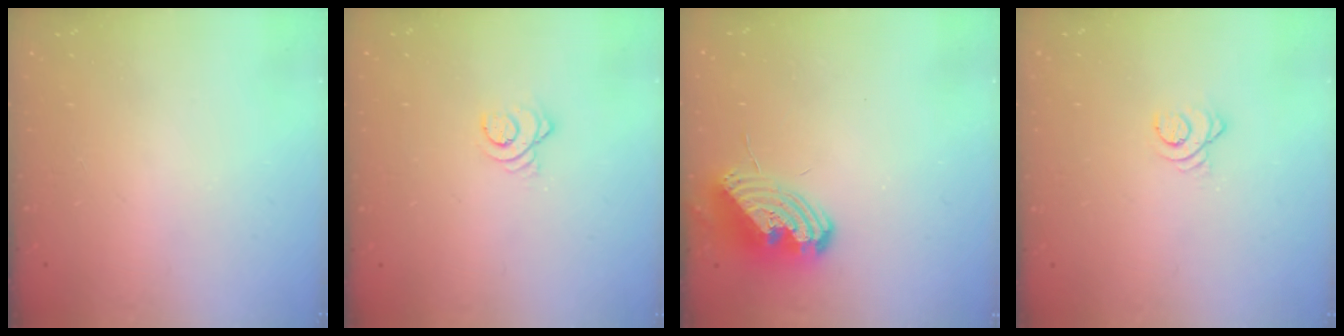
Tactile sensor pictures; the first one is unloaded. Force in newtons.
{"total": 3.5, "press": 3.5, "slide": 0.2}
{"total": 11.6, "press": 11.4, "slide": 1.8}
{"total": 2.5, "press": 2.5, "slide": 0.1}